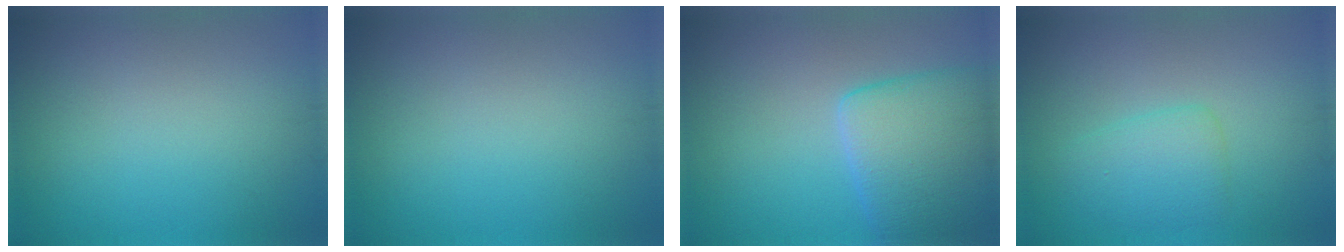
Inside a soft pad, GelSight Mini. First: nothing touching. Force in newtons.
{"total": 0.0}
{"total": 6.0, "press": 5.9, "slide": 0.6}
{"total": 2.5, "press": 2.5, "slide": 0.2}